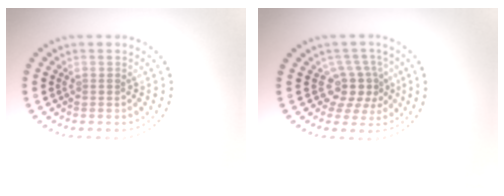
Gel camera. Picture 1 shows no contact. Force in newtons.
{"total": 3.2, "press": 2.4, "slide": 2.1}